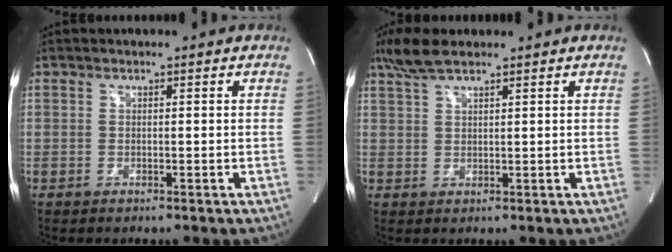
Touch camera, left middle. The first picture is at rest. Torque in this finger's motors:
{"motor_torque": [0.35, -0.44, 0.03, 0.02]}